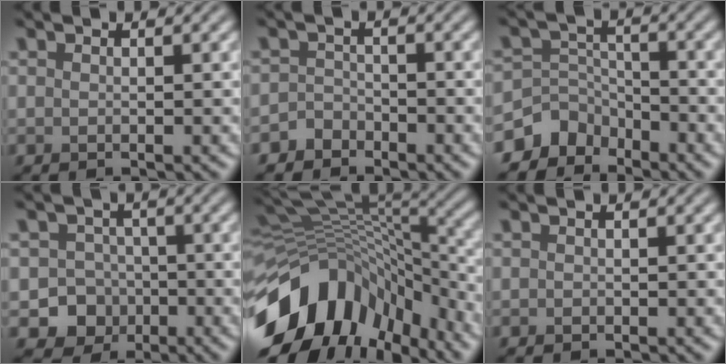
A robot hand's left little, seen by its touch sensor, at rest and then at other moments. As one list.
[{"total": 1.8, "force": [-1.4, 1.1, -0.1], "torque": [0.010, 0.009, -0.029]}, {"total": 5.2, "force": [-4.3, 3.0, 0.5], "torque": [0.009, 0.002, -0.081]}, {"total": 5.9, "force": [-2.4, 5.2, 1.3], "torque": [0.011, -0.006, -0.059]}, {"total": 13.5, "force": [-6.8, 8.7, 7.7], "torque": [-0.158, 0.011, -0.120]}, {"total": 0.0}]